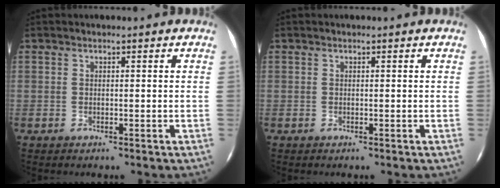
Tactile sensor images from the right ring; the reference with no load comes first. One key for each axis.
{"total": 0.0}